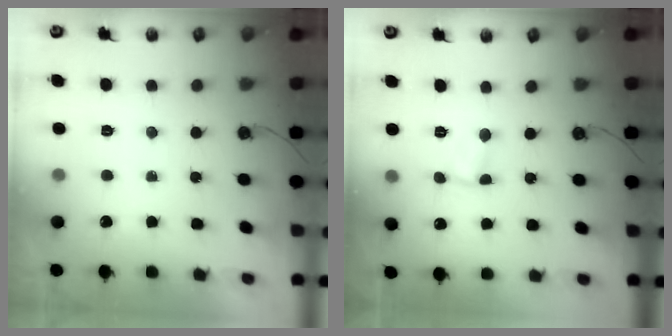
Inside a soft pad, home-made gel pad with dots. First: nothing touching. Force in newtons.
{"total": 1.7, "press": 1.7, "slide": 0.2}